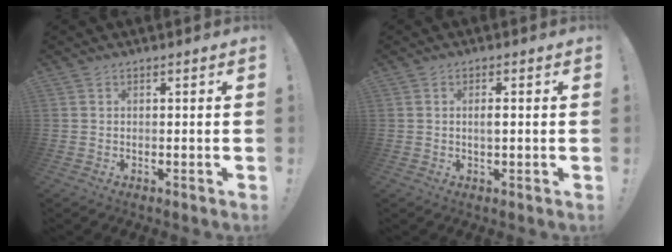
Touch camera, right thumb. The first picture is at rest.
{"total": 2.0, "force": [-0.1, 0.5, 1.9], "torque": [-0.033, 0.001, -0.003]}